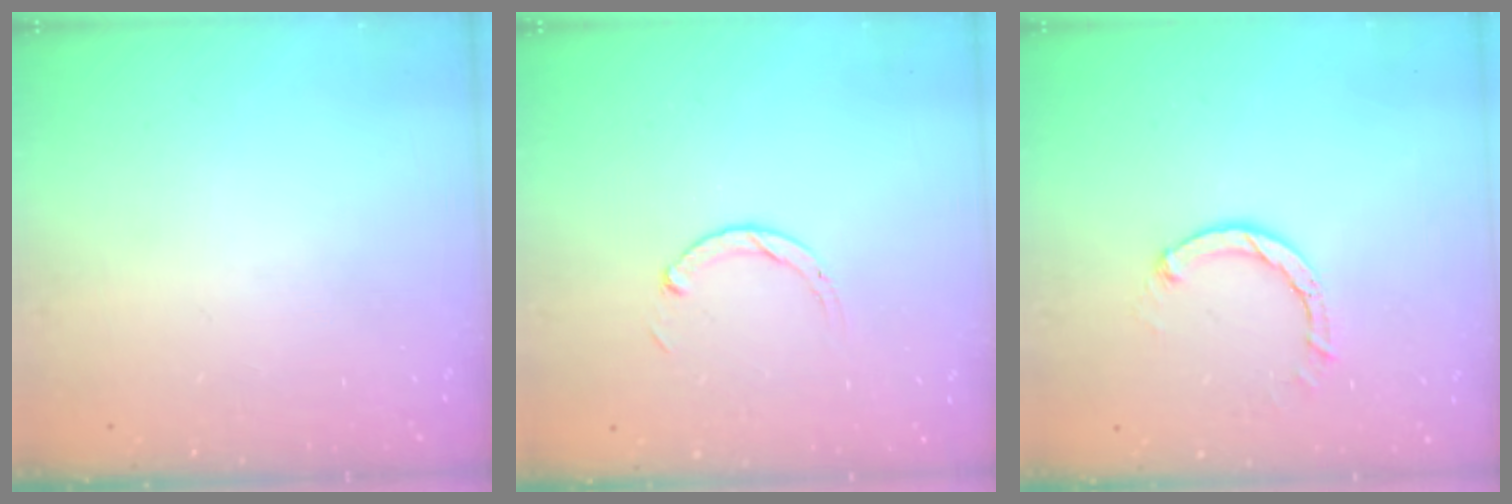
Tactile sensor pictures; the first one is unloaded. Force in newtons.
{"total": 2.9, "press": 2.9, "slide": 0.4}
{"total": 3.0, "press": 3.0, "slide": 0.4}